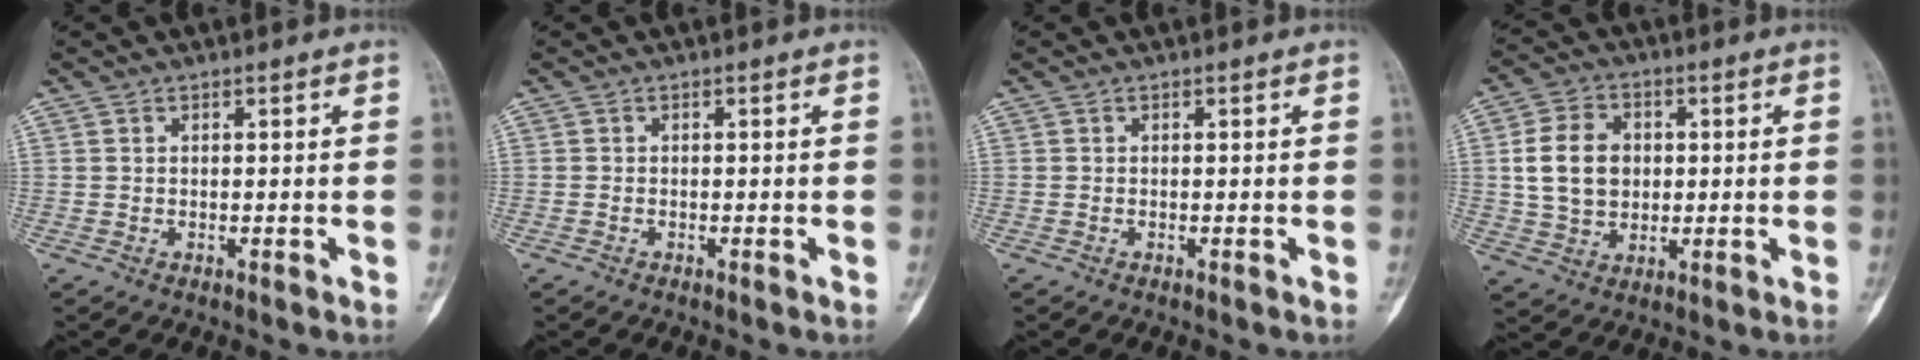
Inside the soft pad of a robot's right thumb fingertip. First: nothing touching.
{"total": 0.0}
{"total": 0.0}
{"total": 10.8, "force": [1.1, 8.4, 6.7], "torque": [-0.099, 0.007, 0.023]}